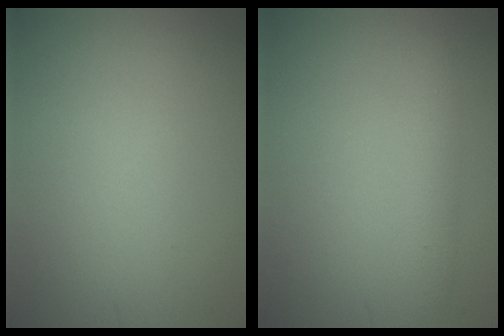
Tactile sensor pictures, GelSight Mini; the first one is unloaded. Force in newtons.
{"total": 1.6, "press": 1.6, "slide": 0.1}